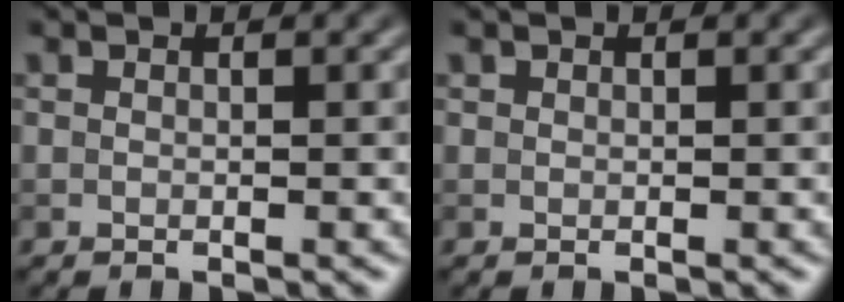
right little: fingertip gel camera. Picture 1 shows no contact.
{"total": 0.0}